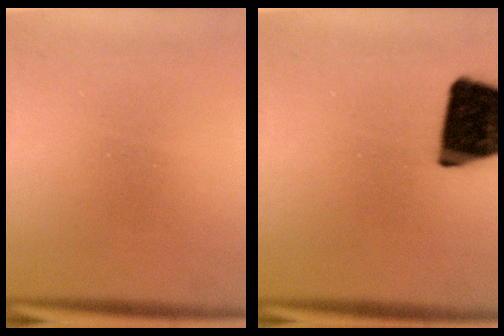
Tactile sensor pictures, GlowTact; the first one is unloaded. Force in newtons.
{"total": 19.8}